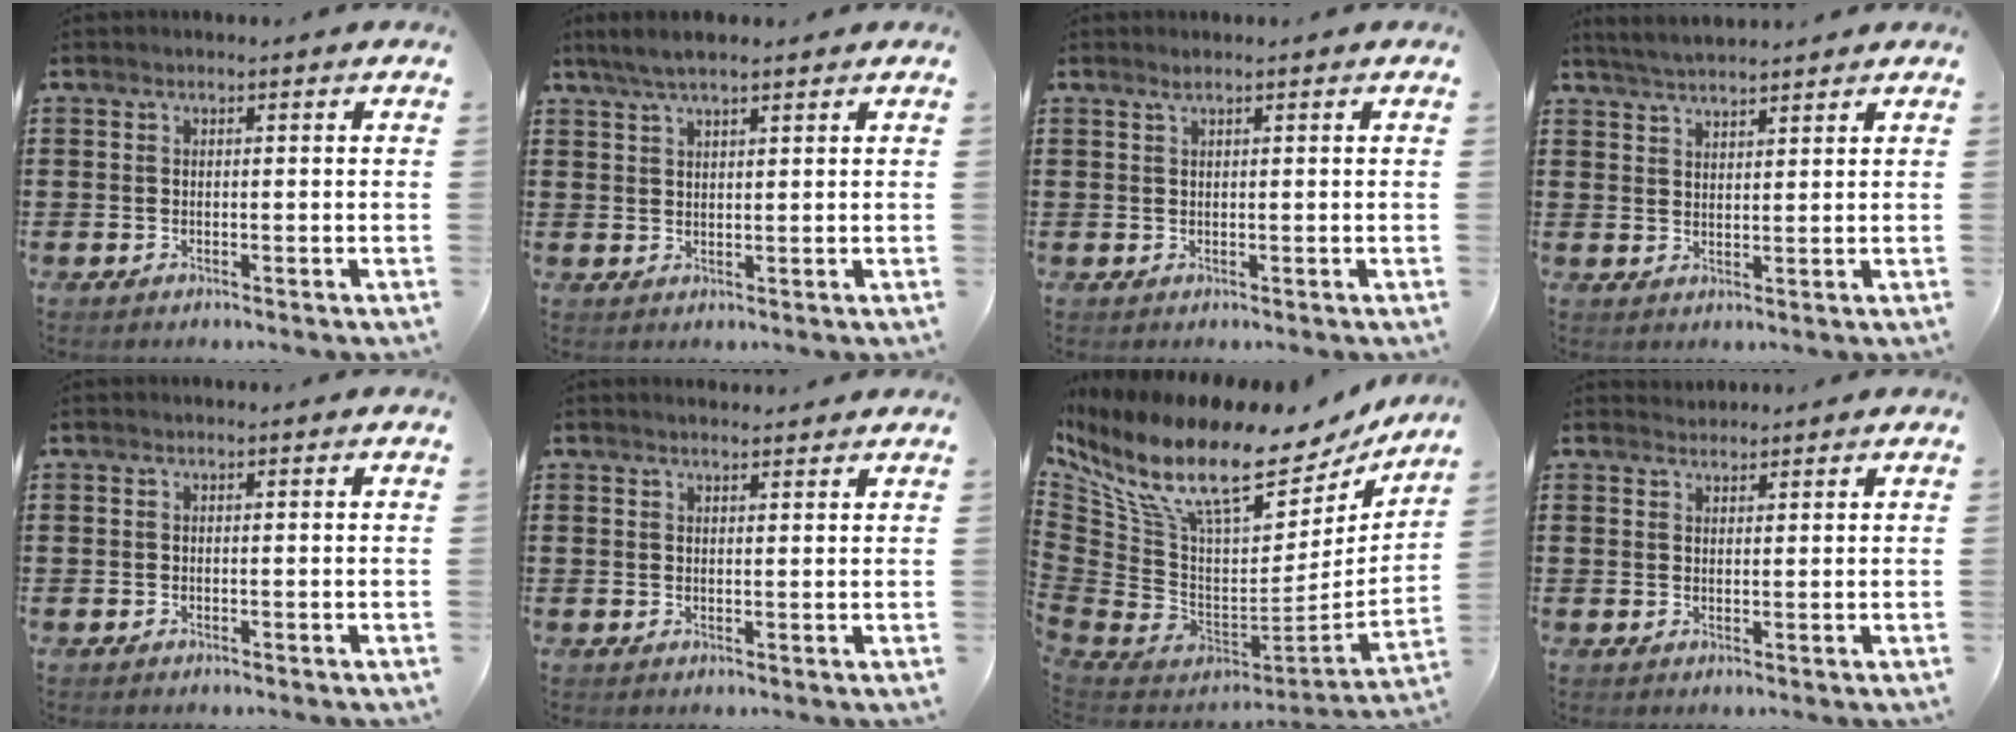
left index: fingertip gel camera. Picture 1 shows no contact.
{"total": 3.7, "force": [2.6, 0.8, 2.5], "torque": [-0.053, 0.004, 0.048]}
{"total": 0.9, "force": [0.6, 0.0, 0.7], "torque": [-0.013, 0.000, 0.011]}
{"total": 3.2, "force": [3.2, -0.1, 0.5], "torque": [-0.020, -0.006, 0.060]}
{"total": 0.0}
{"total": 1.6, "force": [1.5, 0.1, 0.4], "torque": [-0.009, 0.003, 0.029]}
{"total": 16.2, "force": [10.3, 5.3, 11.3], "torque": [-0.249, -0.081, 0.168]}
{"total": 1.5, "force": [1.5, 0.3, -0.2], "torque": [0.000, 0.002, 0.030]}